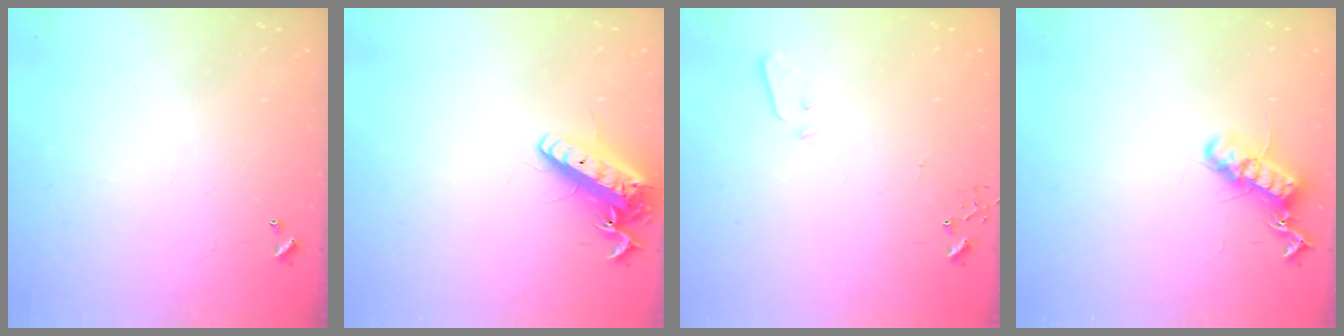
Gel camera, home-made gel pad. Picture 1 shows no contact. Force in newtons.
{"total": 15.2, "press": 14.9, "slide": 2.9}
{"total": 2.9, "press": 2.8, "slide": 0.7}
{"total": 14.3, "press": 14.3, "slide": 1.0}